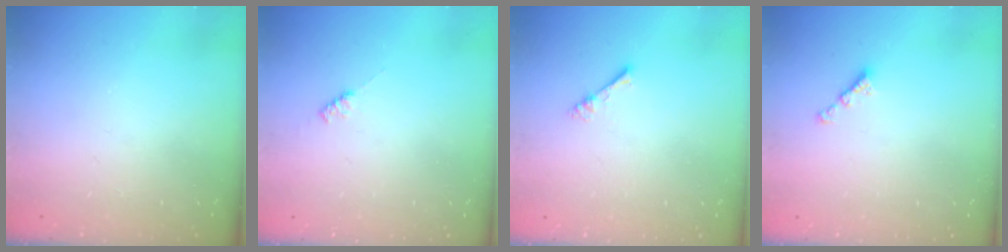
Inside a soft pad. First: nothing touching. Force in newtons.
{"total": 2.2, "press": 2.2, "slide": 0.4}
{"total": 1.0, "press": 1.0, "slide": 0.3}
{"total": 2.3, "press": 2.3, "slide": 0.4}